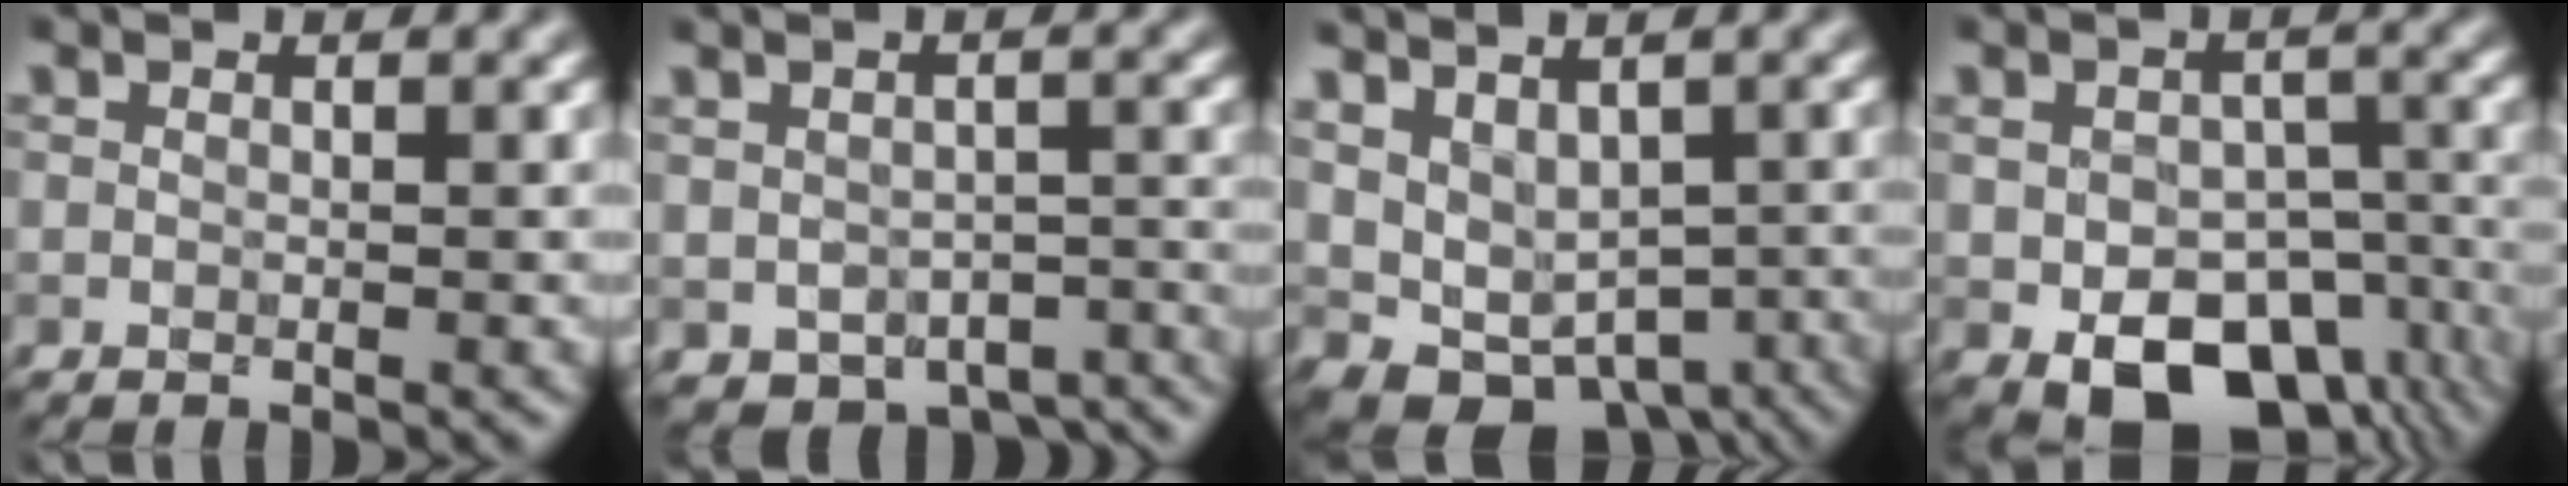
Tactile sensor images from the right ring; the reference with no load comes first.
{"total": 5.4, "force": [-3.4, 3.2, 2.6], "torque": [-0.033, -0.026, -0.036]}
{"total": 5.6, "force": [-1.1, 4.2, 3.5], "torque": [-0.048, -0.016, 0.015]}
{"total": 9.9, "force": [-4.8, 6.3, 5.9], "torque": [-0.098, -0.026, -0.056]}